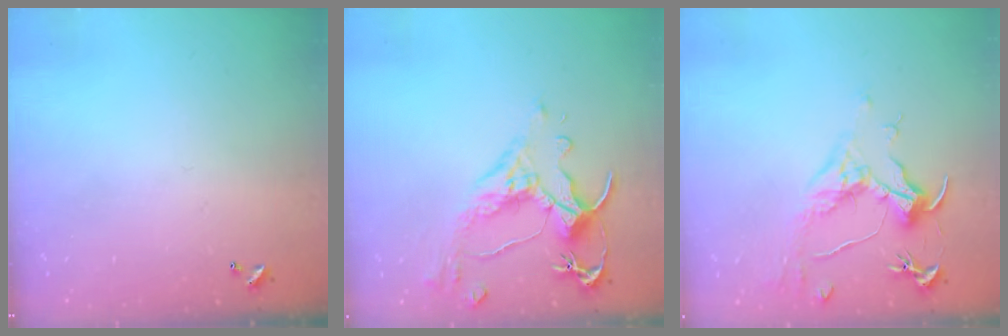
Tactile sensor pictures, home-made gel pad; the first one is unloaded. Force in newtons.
{"total": 3.3, "press": 3.0, "slide": 1.4}
{"total": 1.6, "press": 1.4, "slide": 0.8}